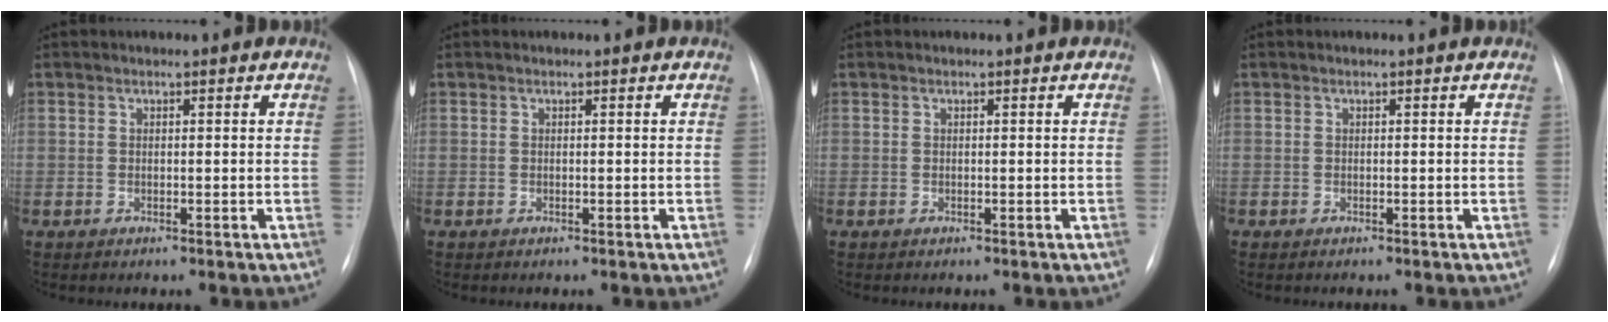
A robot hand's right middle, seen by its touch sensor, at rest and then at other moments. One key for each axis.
{"total": 0.0}
{"total": 0.0}
{"total": 0.0}